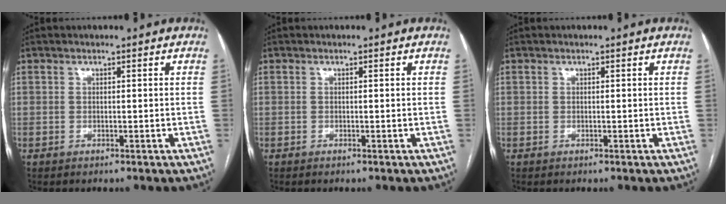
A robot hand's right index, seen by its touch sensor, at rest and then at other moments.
{"total": 0.0}
{"total": 0.0}